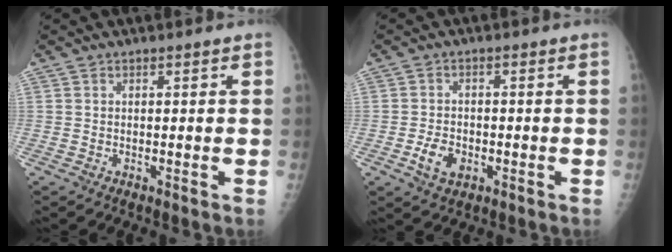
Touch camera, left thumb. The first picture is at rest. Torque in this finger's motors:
{"motor_torque": [-0.01, 0.05, 0.02, -0.01, 0.00]}